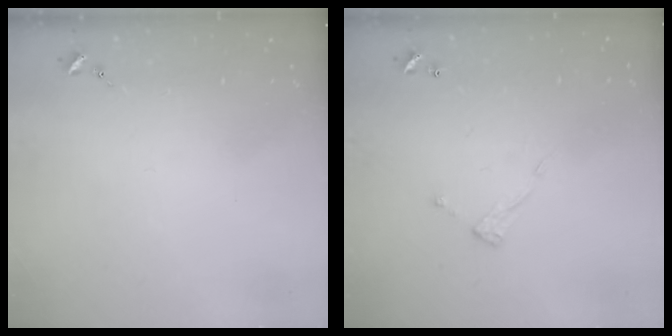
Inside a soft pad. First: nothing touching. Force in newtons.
{"total": 7.0, "press": 7.0, "slide": 0.4}